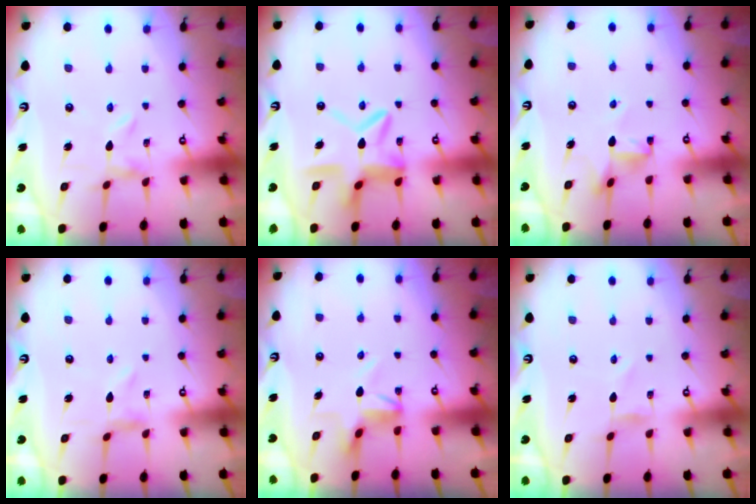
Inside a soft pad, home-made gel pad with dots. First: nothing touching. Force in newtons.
{"total": 11.6, "press": 11.6, "slide": 1.1}
{"total": 5.5, "press": 5.5, "slide": 0.5}
{"total": 0.7, "press": 0.7, "slide": 0.2}
{"total": 3.9, "press": 3.9, "slide": 0.4}
{"total": 0.6, "press": 0.6, "slide": 0.1}